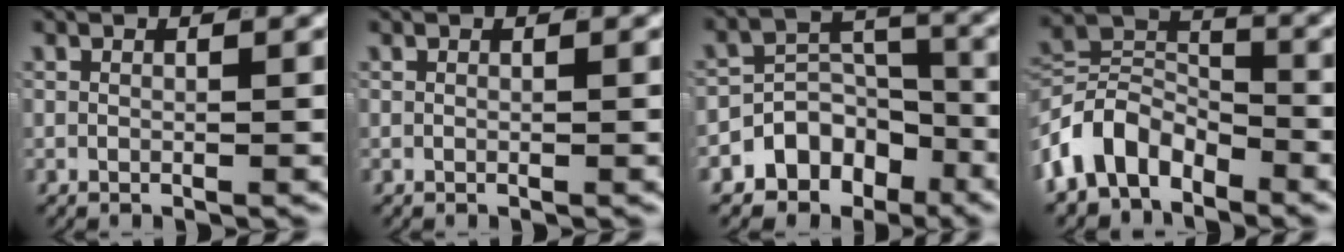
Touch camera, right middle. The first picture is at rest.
{"total": 0.0}
{"total": 10.2, "force": [-6.0, 7.5, 3.4], "torque": [-0.038, -0.012, -0.109]}
{"total": 8.9, "force": [-3.2, 6.5, 5.1], "torque": [-0.089, -0.019, -0.059]}